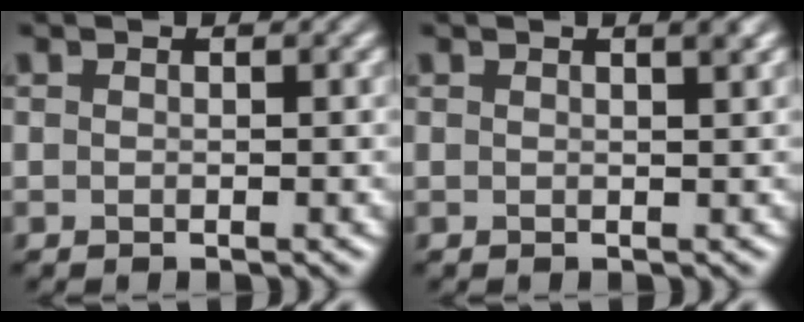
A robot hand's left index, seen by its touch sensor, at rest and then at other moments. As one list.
[{"total": 1.2, "force": [0.7, 0.3, 0.9], "torque": [-0.006, 0.004, 0.009]}]